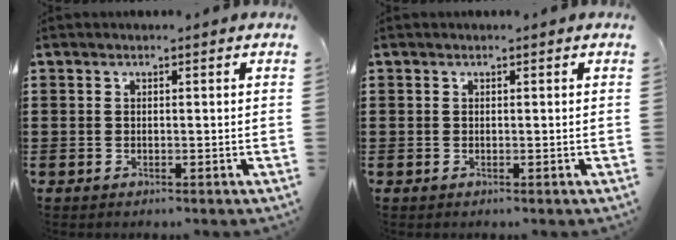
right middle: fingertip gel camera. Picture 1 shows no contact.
{"total": 0.0}